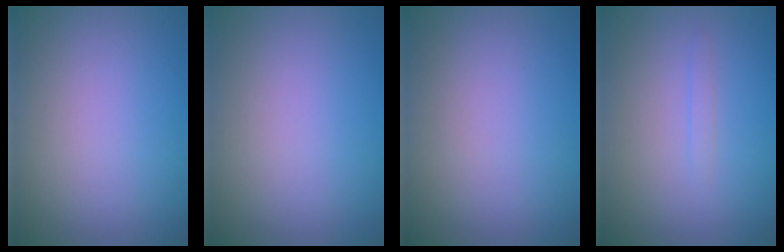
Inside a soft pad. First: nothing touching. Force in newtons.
{"total": 0.0}
{"total": 0.0}
{"total": 0.6, "press": 0.6, "slide": 0.1}